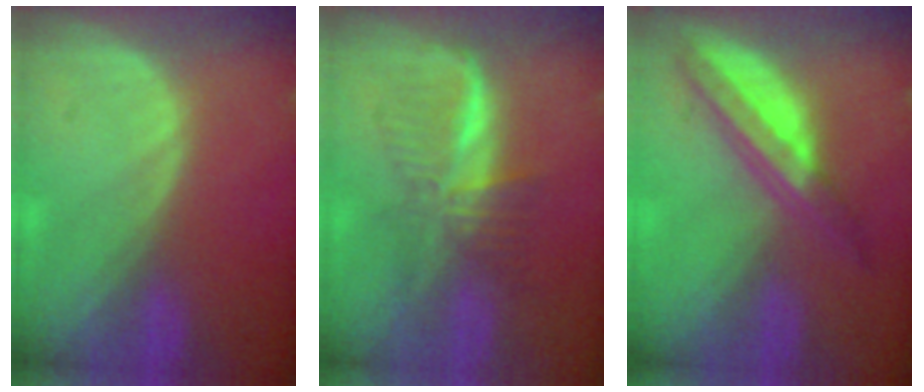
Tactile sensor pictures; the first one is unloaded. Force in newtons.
{"total": 6.0, "press": 5.9, "slide": 0.7}
{"total": 6.5, "press": 5.7, "slide": 3.1}